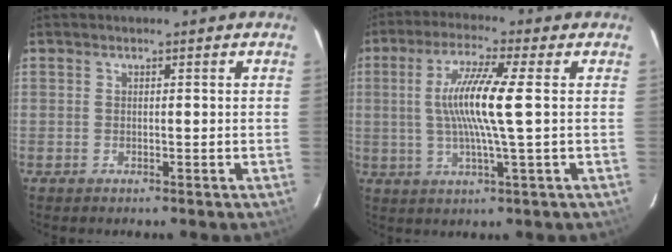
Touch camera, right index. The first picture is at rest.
{"total": 10.3, "force": [0.7, -0.4, 10.2], "torque": [-0.197, -0.002, 0.011]}